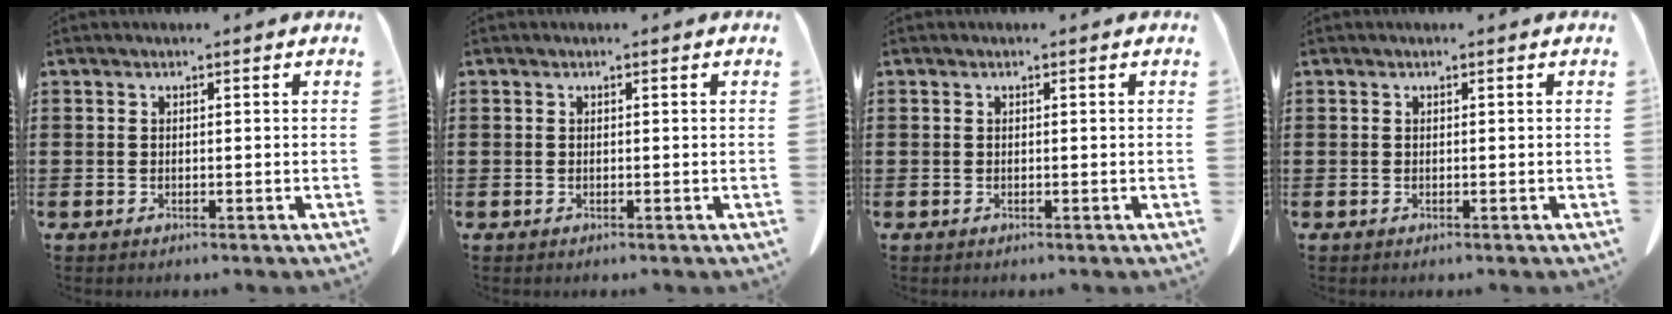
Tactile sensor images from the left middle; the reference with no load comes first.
{"total": 0.0}
{"total": 0.0}
{"total": 0.0}